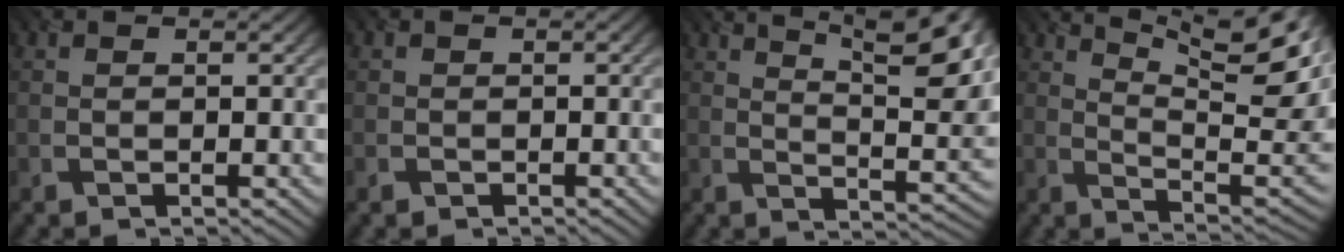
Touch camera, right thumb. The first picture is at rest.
{"total": 1.1, "force": [-0.5, 0.9, -0.1], "torque": [0.009, -0.004, -0.014]}
{"total": 14.6, "force": [7.9, 4.0, 11.5], "torque": [-0.160, 0.012, 0.116]}
{"total": 15.5, "force": [7.4, 4.1, 13.0], "torque": [-0.190, 0.010, 0.117]}